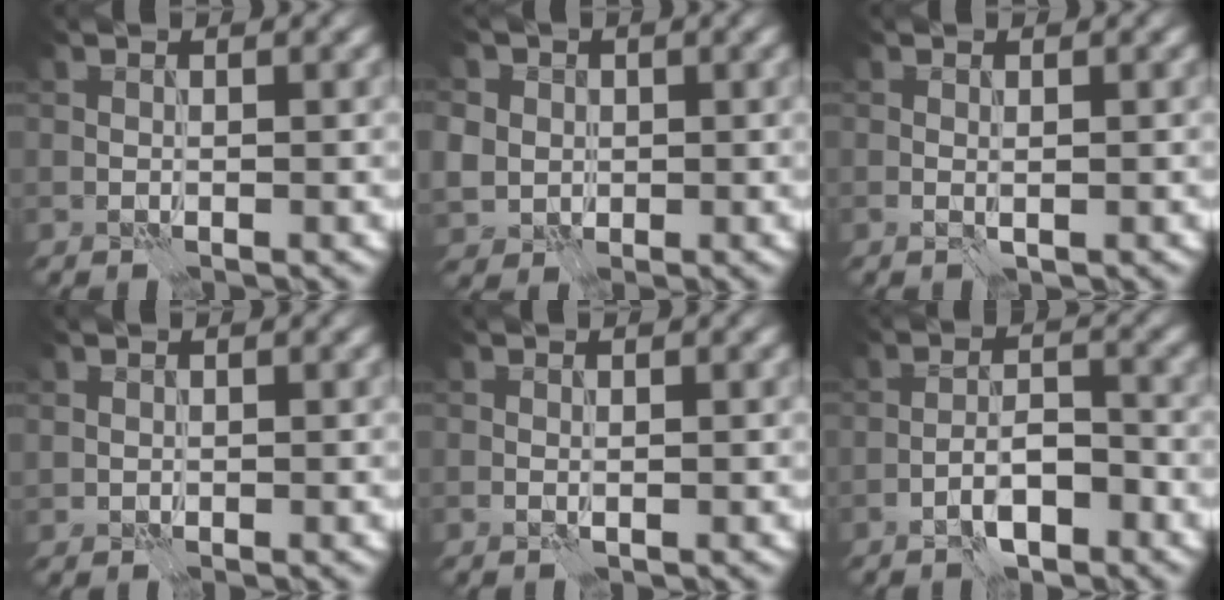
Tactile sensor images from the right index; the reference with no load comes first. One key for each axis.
{"total": 5.7, "fx": 1.8, "fy": 5.0, "fz": 2.0, "tx": -0.053, "ty": 0.017, "tz": 0.020}
{"total": 0.5, "fx": 0.0, "fy": 0.0, "fz": 0.5, "tx": -0.009, "ty": -0.001, "tz": 0.000}
{"total": 0.6, "fx": 0.4, "fy": 0.4, "fz": 0.0, "tx": 0.000, "ty": 0.000, "tz": 0.010}
{"total": 0.0}
{"total": 3.4, "fx": -2.3, "fy": 0.9, "fz": 2.3, "tx": -0.036, "ty": 0.009, "tz": -0.045}